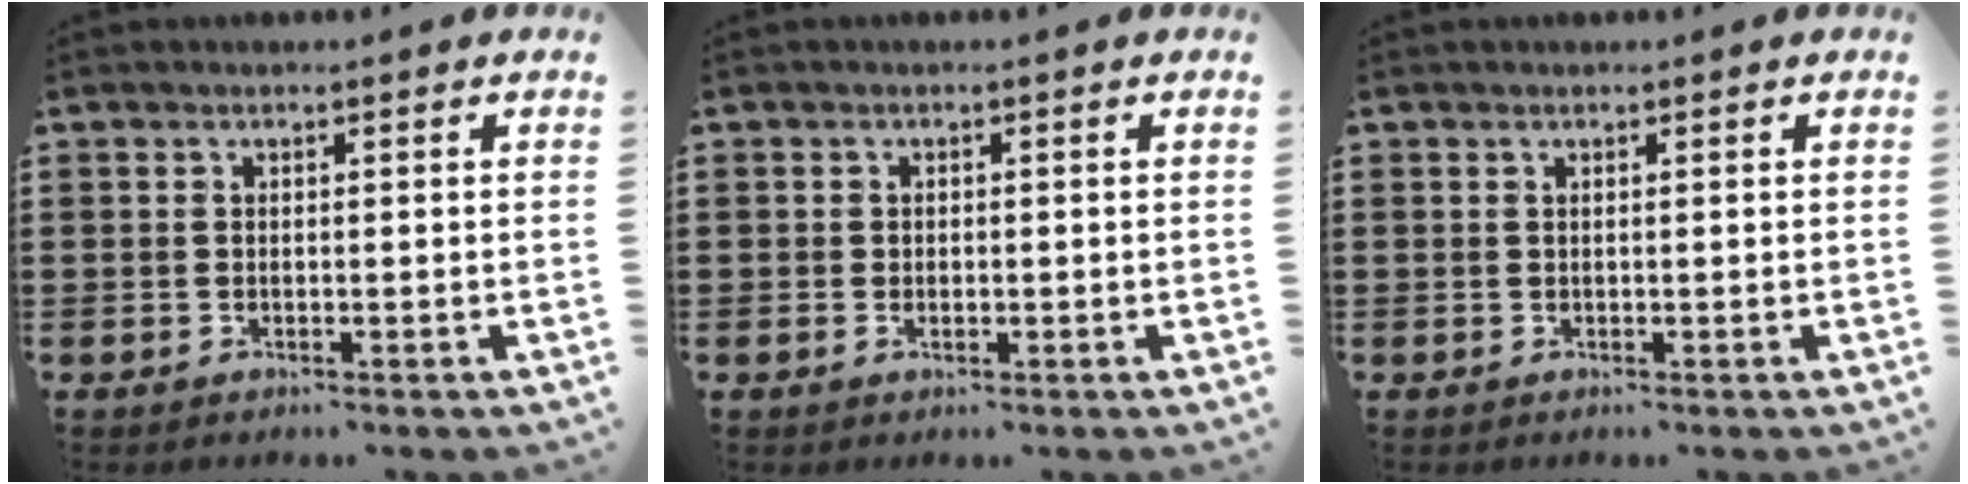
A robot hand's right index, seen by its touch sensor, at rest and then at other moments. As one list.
[{"total": 1.0, "force": [-0.1, 0.7, 0.7], "torque": [-0.014, 0.004, -0.003]}, {"total": 0.0}]